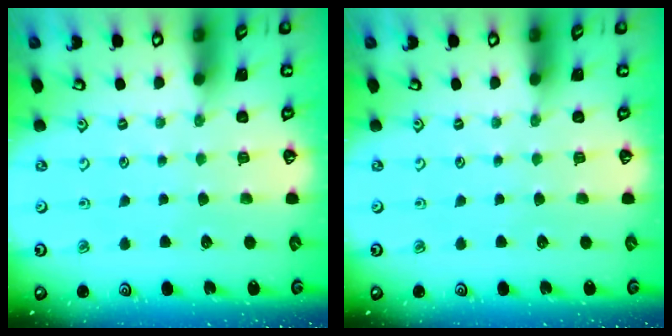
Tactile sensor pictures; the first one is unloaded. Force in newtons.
{"total": 0.0}